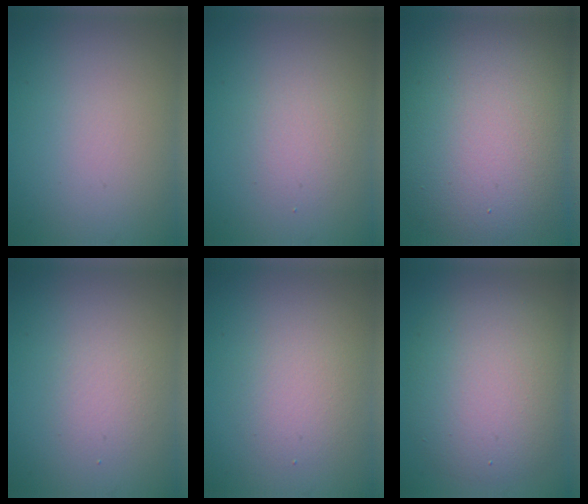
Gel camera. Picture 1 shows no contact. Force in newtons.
{"total": 2.0, "press": 2.0, "slide": 0.2}
{"total": 13.7, "press": 13.6, "slide": 1.5}
{"total": 1.5, "press": 1.5, "slide": 0.1}
{"total": 2.4, "press": 2.4, "slide": 0.2}
{"total": 7.3, "press": 7.3, "slide": 0.5}